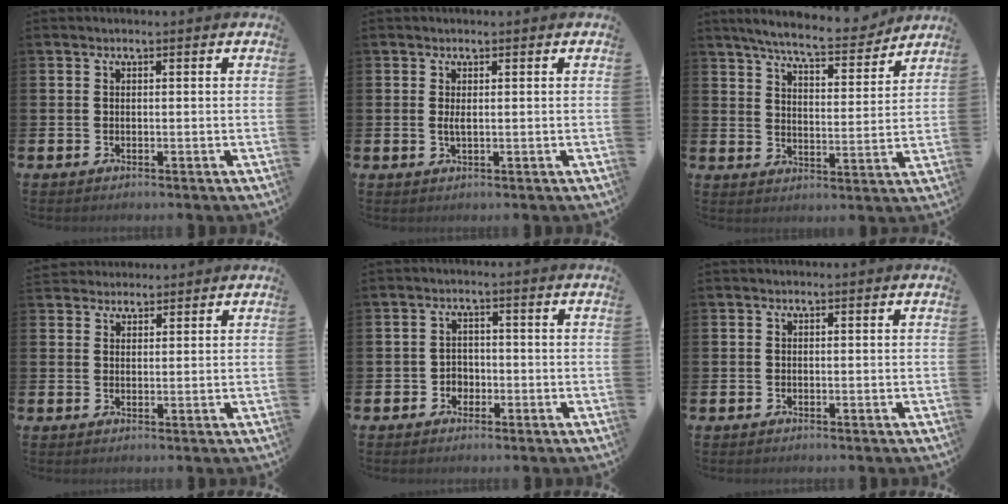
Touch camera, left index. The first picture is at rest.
{"total": 1.2, "force": [0.2, 0.2, 1.1], "torque": [-0.018, -0.001, 0.002]}
{"total": 7.5, "force": [7.0, 0.8, 2.6], "torque": [-0.071, -0.043, 0.120]}
{"total": 2.8, "force": [2.6, 1.0, -0.2], "torque": [-0.001, -0.006, 0.049]}
{"total": 2.3, "force": [-1.1, 1.9, 0.5], "torque": [-0.012, 0.004, -0.028]}
{"total": 0.0}